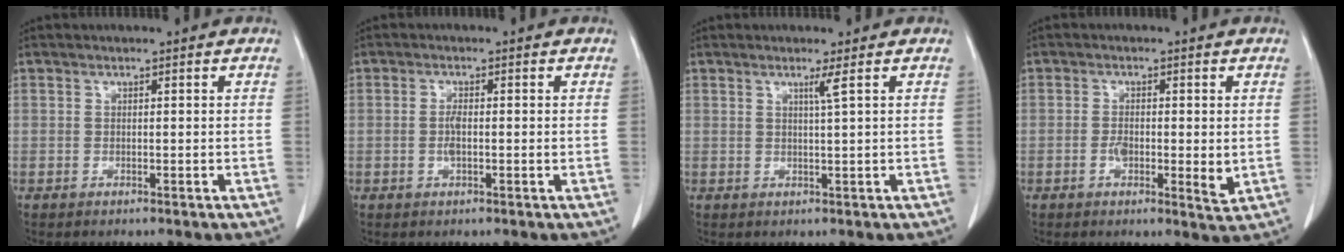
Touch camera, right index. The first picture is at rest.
{"total": 2.1, "force": [-0.3, 0.6, 2.0], "torque": [-0.046, -0.001, -0.006]}
{"total": 1.5, "force": [0.7, -0.7, 1.1], "torque": [-0.030, -0.008, 0.017]}
{"total": 4.8, "force": [-0.7, 1.5, 4.5], "torque": [-0.075, -0.006, -0.011]}